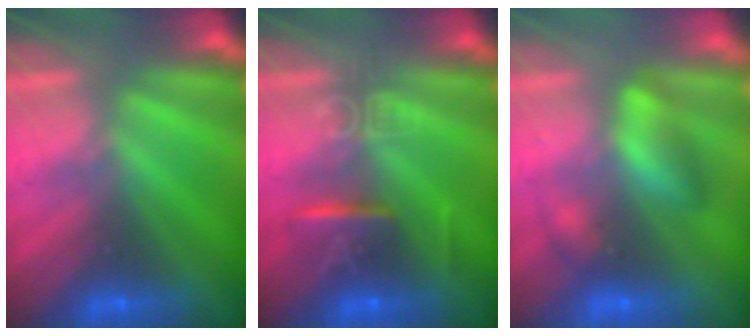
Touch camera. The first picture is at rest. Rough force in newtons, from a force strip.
{"total": 7.4}
{"total": 2.7}